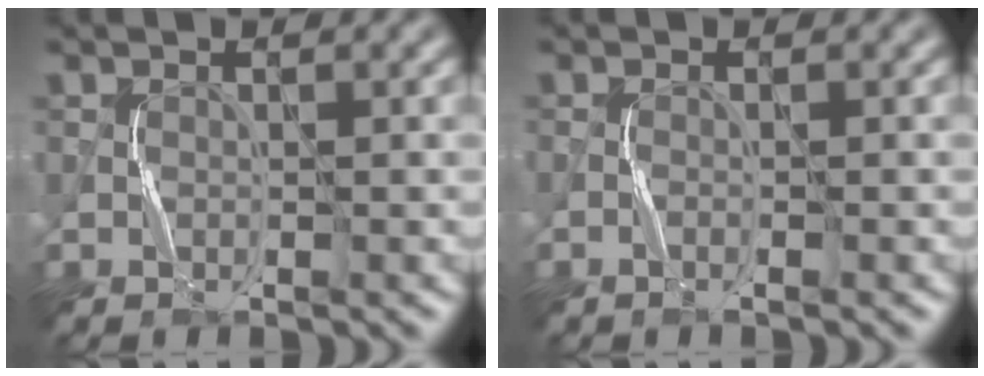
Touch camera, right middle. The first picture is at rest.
{"total": 0.8, "force": [-0.6, -0.2, 0.4], "torque": [-0.012, 0.003, -0.011]}